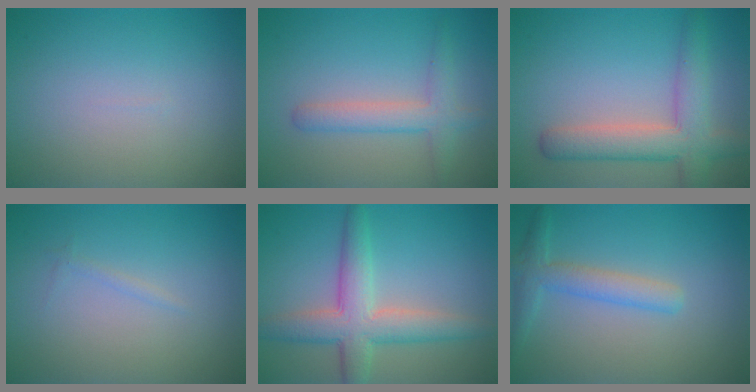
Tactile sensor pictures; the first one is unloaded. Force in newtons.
{"total": 2.8, "press": 2.8, "slide": 0.1}
{"total": 5.4, "press": 5.4, "slide": 0.3}
{"total": 0.5, "press": 0.5, "slide": 0.0}
{"total": 5.5, "press": 5.5, "slide": 0.1}
{"total": 2.8, "press": 2.8, "slide": 0.1}